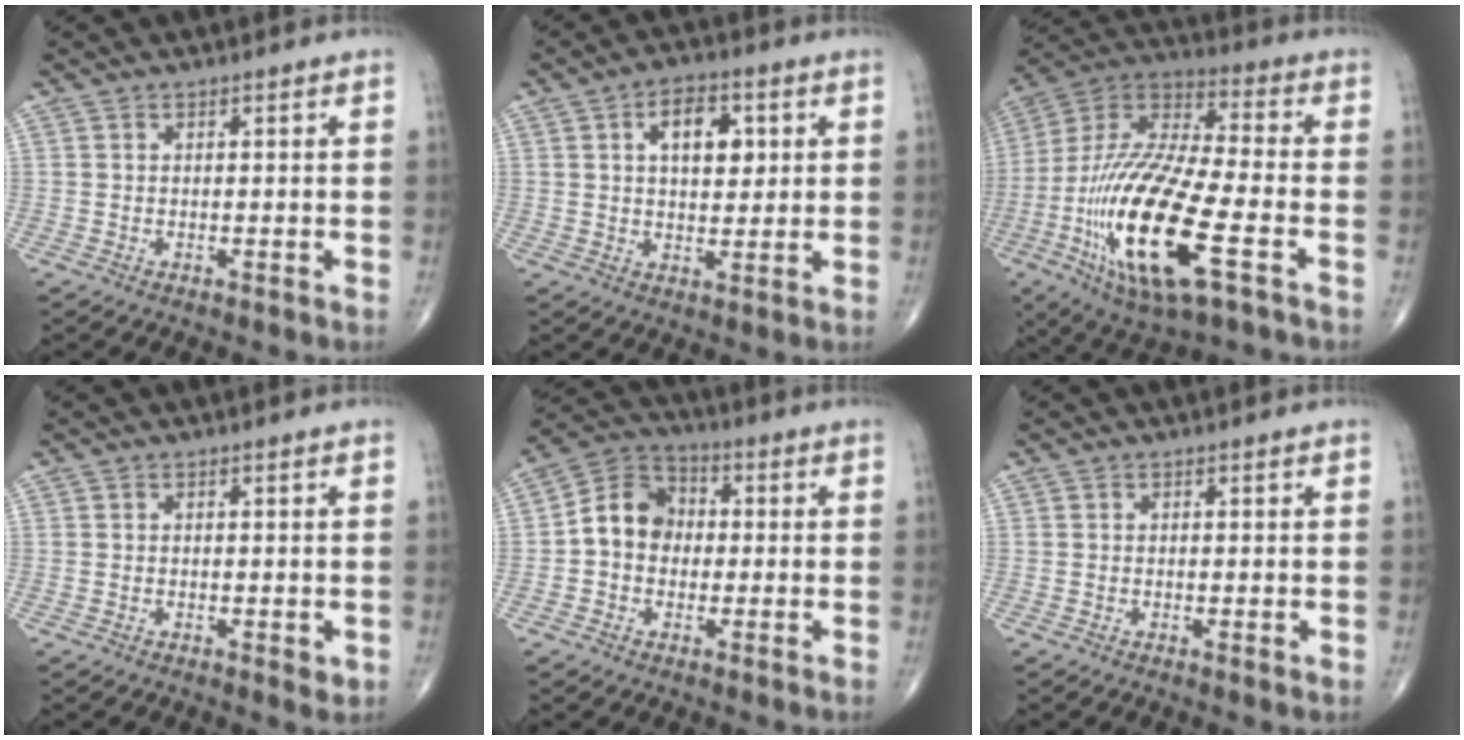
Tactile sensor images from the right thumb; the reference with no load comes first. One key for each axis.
{"total": 8.8, "fx": 2.6, "fy": 5.1, "fz": 6.7, "tx": -0.071, "ty": -0.006, "tz": 0.039}
{"total": 26.4, "fx": -8.1, "fy": 8.3, "fz": 23.7, "tx": -0.529, "ty": 0.002, "tz": -0.140}
{"total": 1.6, "fx": -0.4, "fy": 0.7, "fz": 1.4, "tx": -0.017, "ty": -0.003, "tz": -0.007}
{"total": 9.2, "fx": -0.4, "fy": 7.6, "fz": 5.2, "tx": -0.073, "ty": 0.034, "tz": -0.023}
{"total": 0.8, "fx": -0.1, "fy": 0.2, "fz": 0.8, "tx": -0.018, "ty": -0.004, "tz": -0.005}